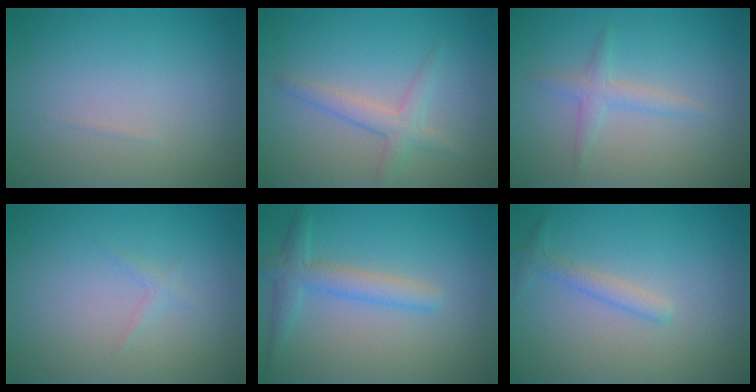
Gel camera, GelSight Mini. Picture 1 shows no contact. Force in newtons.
{"total": 2.3, "press": 2.3, "slide": 0.1}
{"total": 1.7, "press": 1.7, "slide": 0.1}
{"total": 0.6, "press": 0.6, "slide": 0.0}
{"total": 2.8, "press": 2.8, "slide": 0.1}
{"total": 1.5, "press": 1.5, "slide": 0.1}